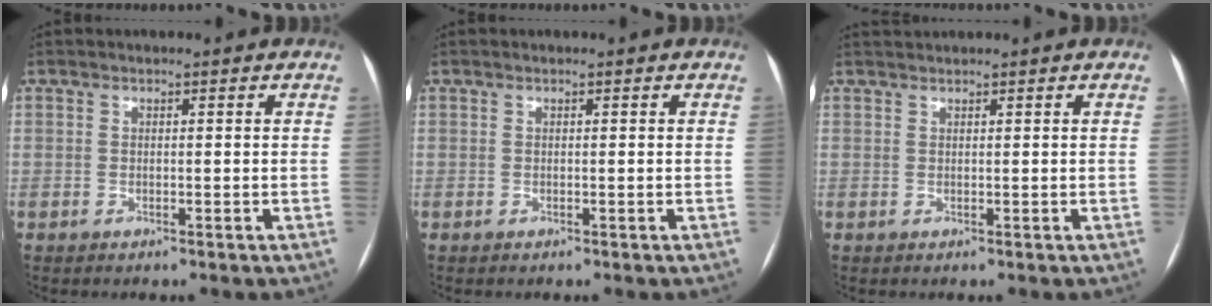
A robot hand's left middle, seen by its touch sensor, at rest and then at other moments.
{"total": 0.0}
{"total": 1.2, "force": [1.1, -0.3, 0.1], "torque": [-0.003, 0.014, 0.028]}